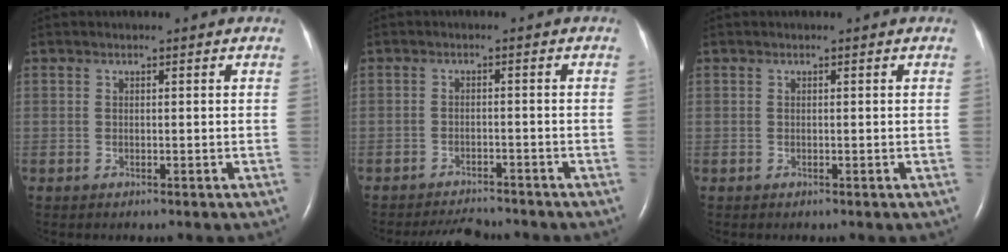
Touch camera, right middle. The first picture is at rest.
{"total": 4.8, "force": [-4.7, 0.7, 0.6], "torque": [-0.013, -0.010, -0.074]}
{"total": 0.0}